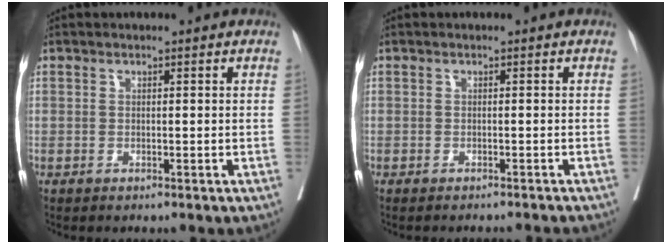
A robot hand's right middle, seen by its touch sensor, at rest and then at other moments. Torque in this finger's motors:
{"motor_torque": [-0.34, -0.58, 0.02, 0.01]}